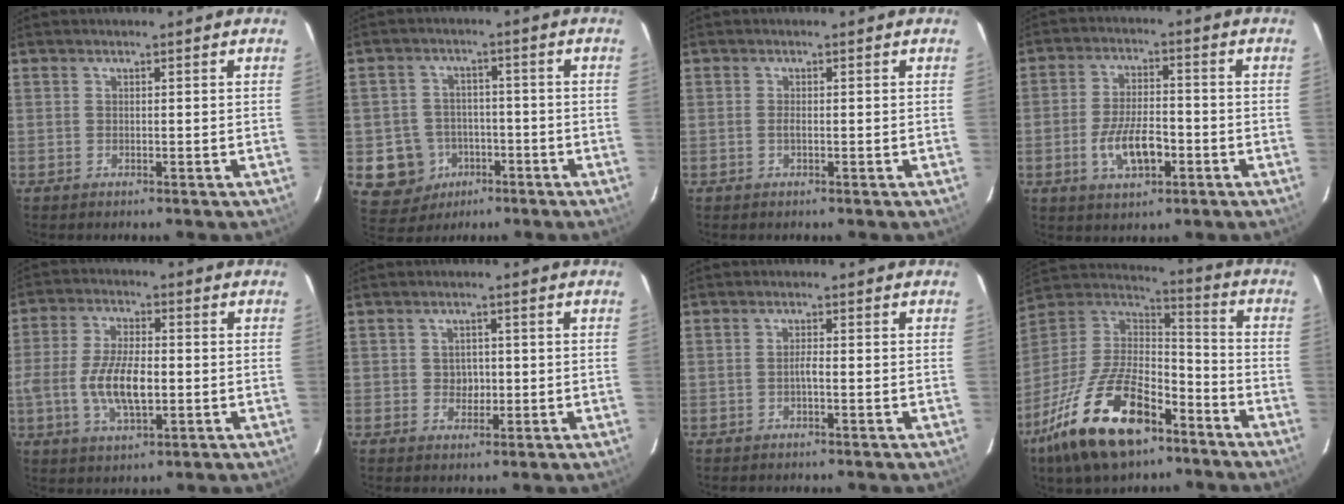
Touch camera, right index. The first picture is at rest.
{"total": 9.2, "force": [-3.5, 8.4, 1.7], "torque": [-0.063, 0.025, -0.037]}
{"total": 0.8, "force": [-0.2, 0.2, 0.7], "torque": [-0.015, -0.001, -0.004]}
{"total": 9.1, "force": [-3.2, 4.1, 7.5], "torque": [-0.151, -0.001, -0.051]}
{"total": 10.7, "force": [-2.0, 4.5, 9.5], "torque": [-0.192, -0.001, -0.035]}
{"total": 2.8, "force": [-0.2, 2.5, 1.1], "torque": [-0.017, 0.006, 0.000]}
{"total": 1.3, "force": [-0.5, 0.1, 1.1], "torque": [-0.021, 0.004, -0.012]}
{"total": 24.3, "force": [-14.2, 11.1, 16.2], "torque": [-0.335, -0.019, -0.246]}